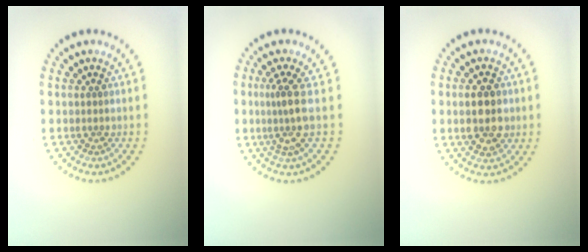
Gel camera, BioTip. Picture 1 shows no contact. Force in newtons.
{"total": 2.8, "press": 2.0, "slide": 1.9}
{"total": 3.7, "press": 3.7, "slide": 0.1}